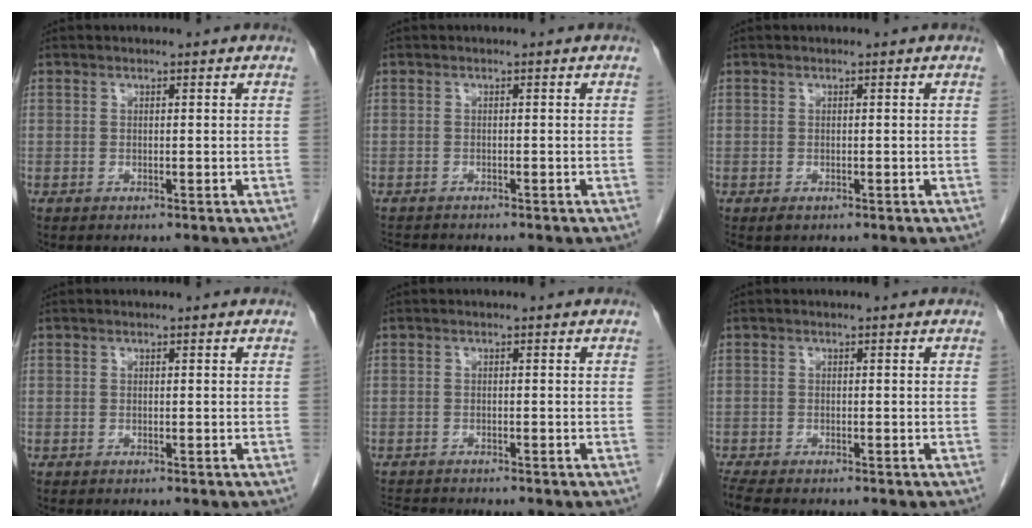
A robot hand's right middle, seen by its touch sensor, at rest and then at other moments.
{"total": 2.9, "force": [-2.8, 0.3, 0.7], "torque": [-0.014, -0.013, -0.044]}
{"total": 0.6, "force": [-0.4, 0.3, 0.4], "torque": [-0.008, -0.001, -0.003]}
{"total": 0.0}
{"total": 3.5, "force": [-3.4, 0.2, 0.8], "torque": [-0.014, -0.016, -0.056]}
{"total": 3.6, "force": [-3.1, 0.6, 1.7], "torque": [-0.037, -0.012, -0.053]}